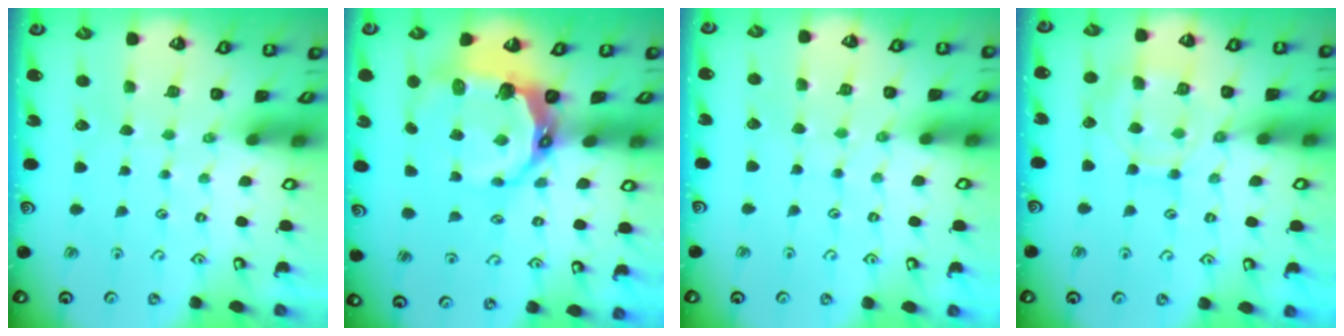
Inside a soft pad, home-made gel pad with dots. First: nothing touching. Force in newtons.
{"total": 11.7, "press": 10.6, "slide": 4.9}
{"total": 2.8, "press": 2.8, "slide": 0.5}
{"total": 11.2, "press": 11.1, "slide": 1.0}